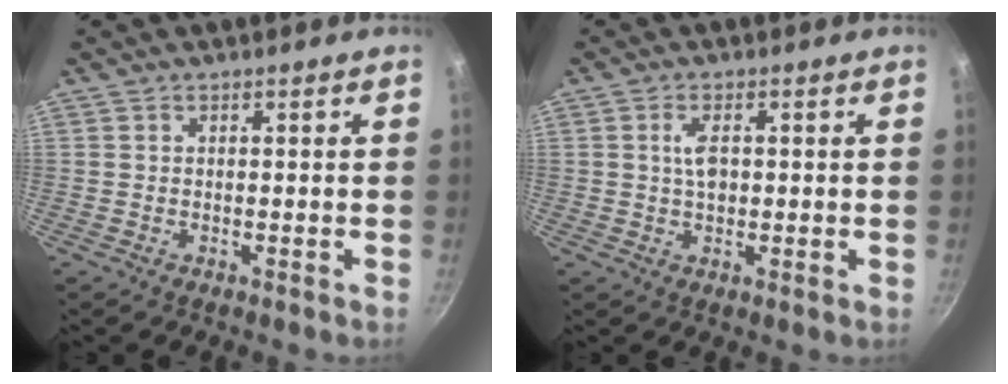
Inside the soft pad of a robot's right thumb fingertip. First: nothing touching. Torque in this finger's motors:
{"motor_torque": [-0.74, 1.07, 0.32, 0.00, 0.25]}